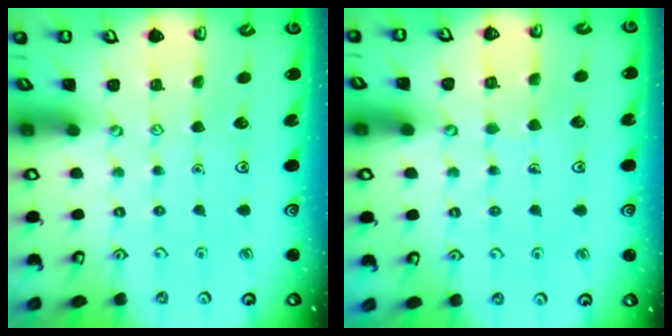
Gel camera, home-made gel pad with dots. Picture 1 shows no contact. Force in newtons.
{"total": 4.5, "press": 4.5, "slide": 0.4}